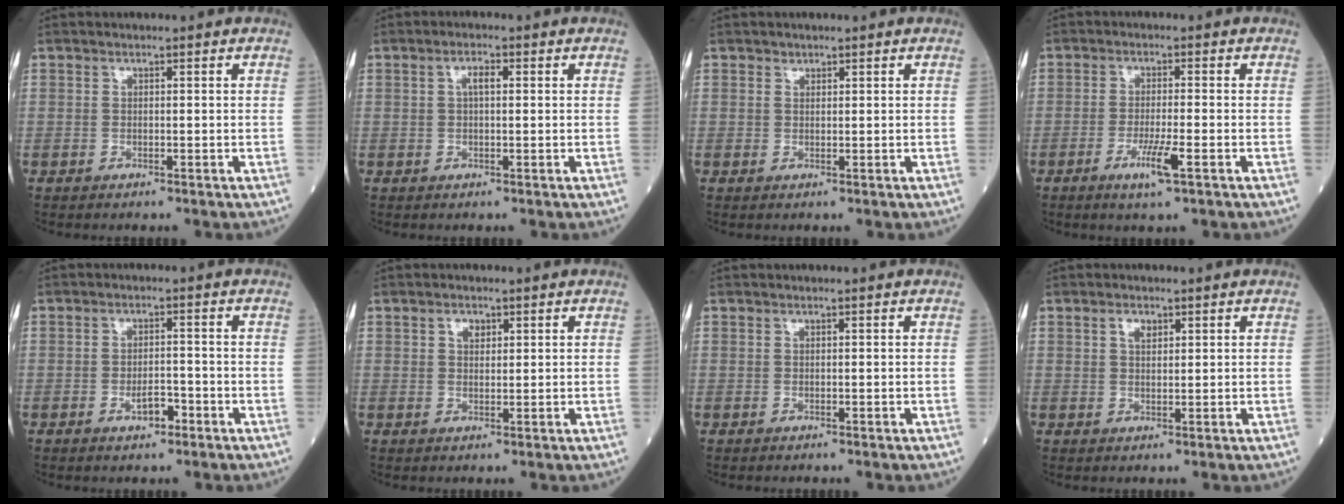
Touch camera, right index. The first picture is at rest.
{"total": 2.1, "force": [0.5, 0.7, 1.9], "torque": [-0.038, 0.006, 0.008]}
{"total": 0.5, "force": [0.5, -0.1, 0.0], "torque": [0.004, -0.003, 0.004]}
{"total": 4.5, "force": [-2.1, -0.1, 3.9], "torque": [-0.076, -0.010, -0.040]}
{"total": 3.1, "force": [-1.6, 1.3, 2.3], "torque": [-0.036, 0.004, -0.027]}
{"total": 1.9, "force": [0.9, 1.2, 1.2], "torque": [-0.019, 0.002, 0.014]}
{"total": 0.0}
{"total": 2.0, "force": [1.0, 1.0, 1.4], "torque": [-0.025, 0.002, 0.019]}